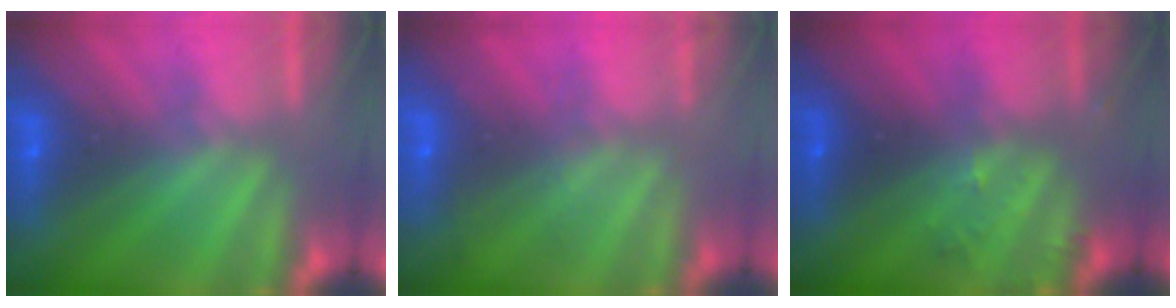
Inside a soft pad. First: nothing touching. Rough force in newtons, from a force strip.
{"total": 1.9}
{"total": 2.8}